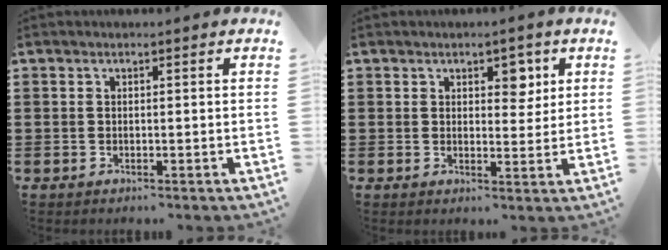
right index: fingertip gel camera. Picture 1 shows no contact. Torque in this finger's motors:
{"motor_torque": [0.05, 0.22, 0.26, 0.00]}